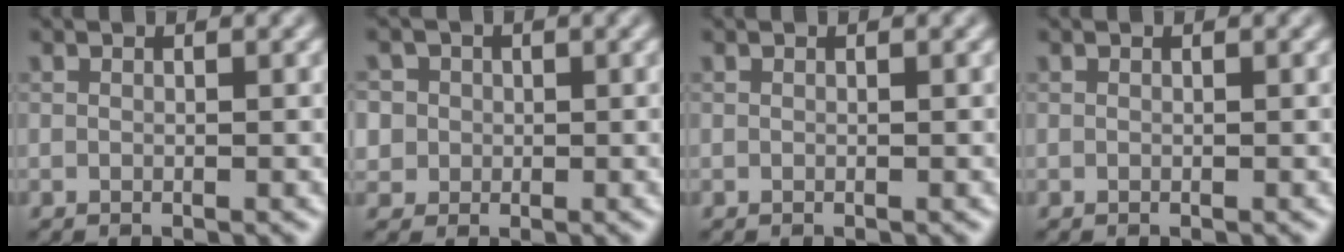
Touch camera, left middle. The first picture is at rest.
{"total": 4.6, "force": [1.3, 4.2, 1.5], "torque": [-0.022, 0.032, 0.005]}
{"total": 0.0}
{"total": 0.0}